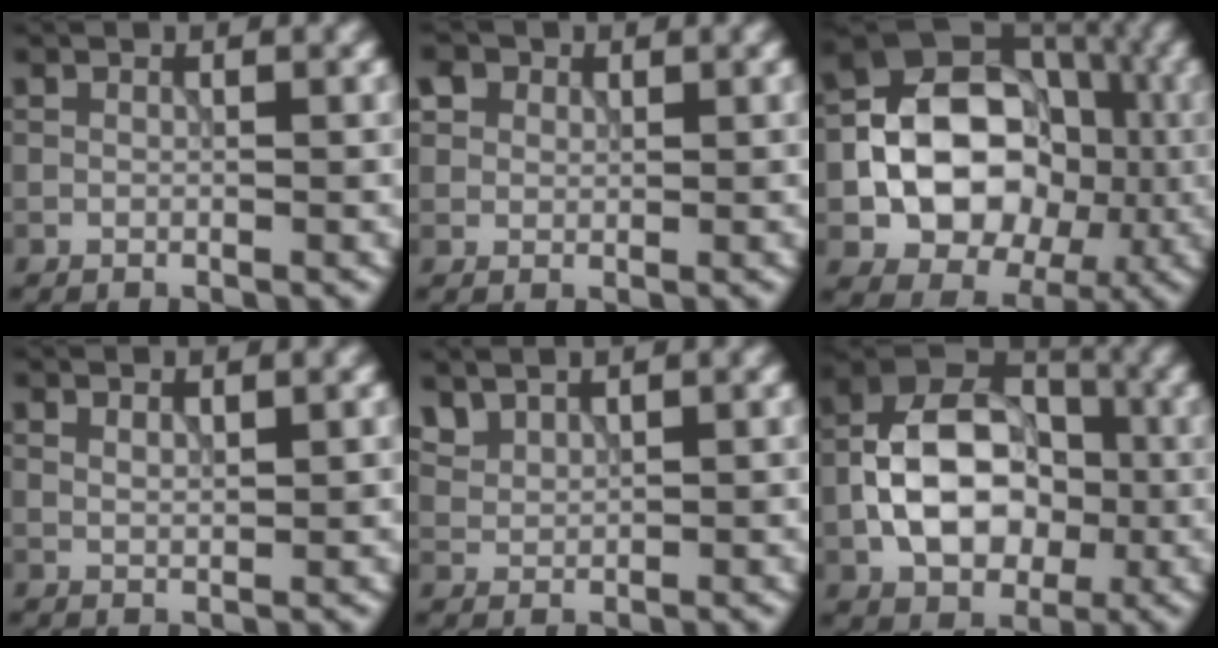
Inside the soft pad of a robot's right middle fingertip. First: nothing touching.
{"total": 2.7, "force": [1.5, 2.0, 1.0], "torque": [-0.031, -0.001, 0.035]}
{"total": 11.7, "force": [-1.7, 9.3, 6.9], "torque": [-0.083, 0.000, -0.046]}
{"total": 0.8, "force": [0.7, 0.2, 0.5], "torque": [-0.014, -0.001, 0.014]}
{"total": 2.5, "force": [2.0, 1.1, 0.9], "torque": [-0.032, 0.001, 0.056]}
{"total": 9.6, "force": [-2.0, 6.6, 6.7], "torque": [-0.118, 0.015, -0.041]}